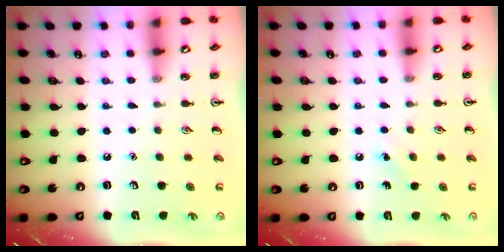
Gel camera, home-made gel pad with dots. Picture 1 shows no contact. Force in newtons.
{"total": 3.7, "press": 3.5, "slide": 1.3}